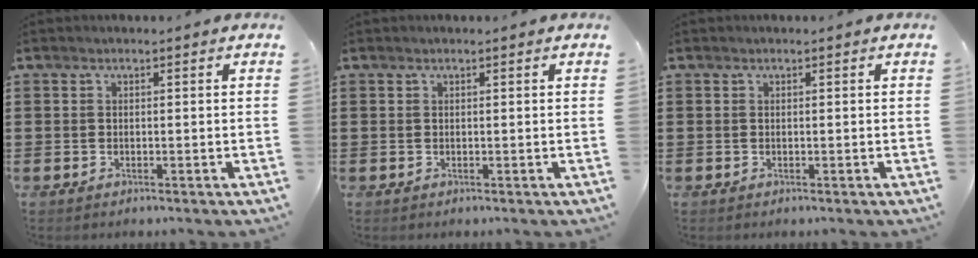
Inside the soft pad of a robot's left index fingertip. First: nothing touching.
{"total": 0.0}
{"total": 0.0}